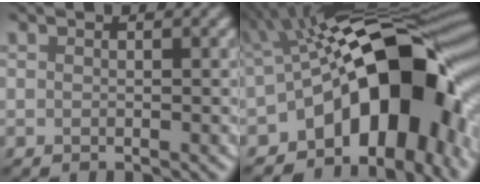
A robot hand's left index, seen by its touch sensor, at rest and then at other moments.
{"total": 16.5, "force": [-4.3, 8.4, 13.5], "torque": [-0.142, 0.020, -0.085]}